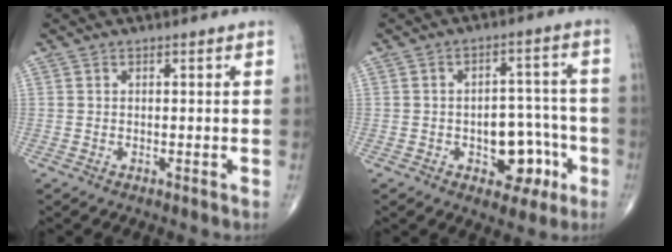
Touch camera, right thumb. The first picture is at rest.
{"total": 9.8, "force": [-3.4, 6.3, 6.7], "torque": [-0.047, 0.038, -0.040]}